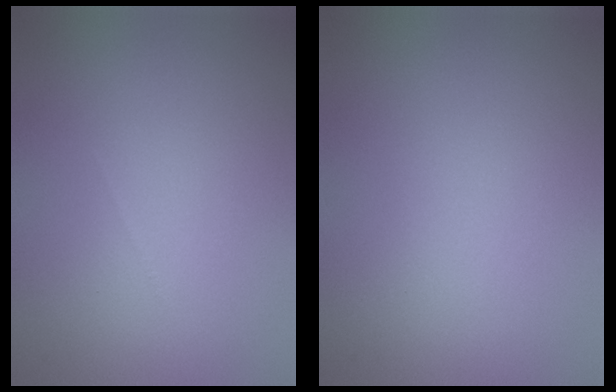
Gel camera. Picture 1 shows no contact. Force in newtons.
{"total": 0.0}